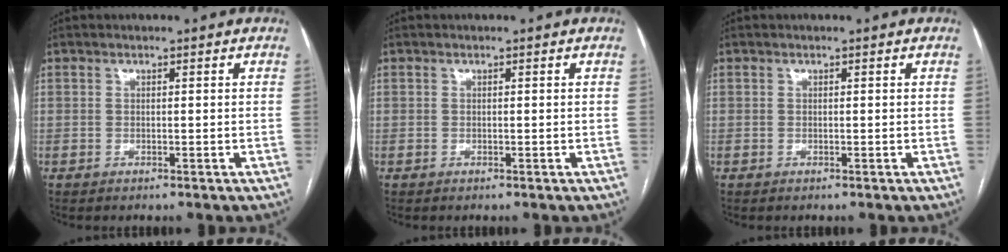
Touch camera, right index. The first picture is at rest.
{"total": 0.0}
{"total": 0.0}